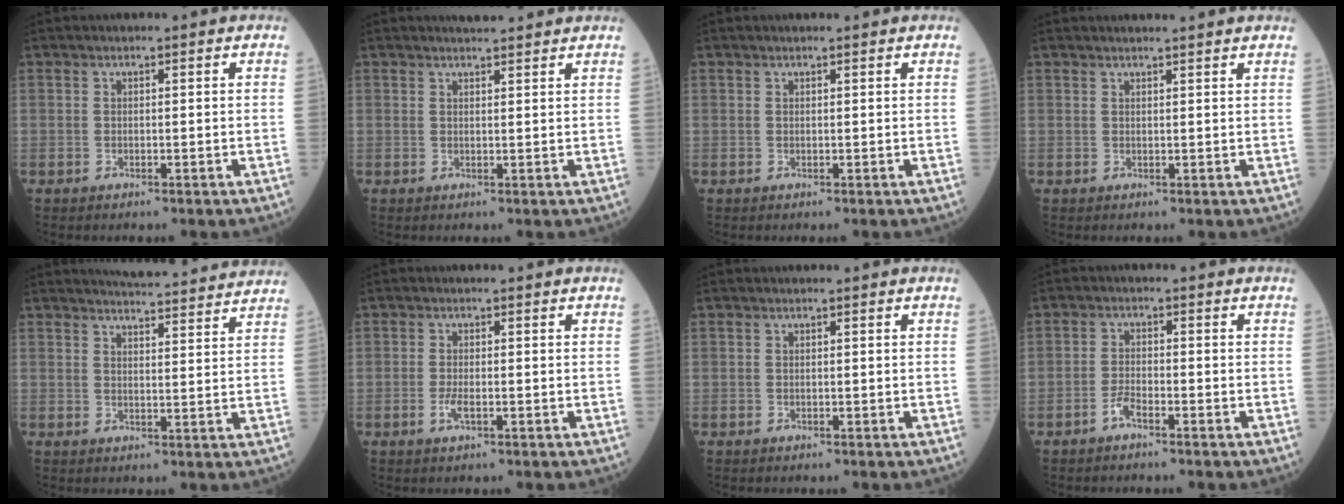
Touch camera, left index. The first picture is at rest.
{"total": 3.5, "force": [3.3, 0.2, 1.1], "torque": [-0.020, 0.013, 0.044]}
{"total": 1.3, "force": [1.2, -0.1, 0.4], "torque": [-0.006, 0.006, 0.018]}
{"total": 5.3, "force": [4.9, -0.3, 1.8], "torque": [-0.022, 0.021, 0.054]}
{"total": 12.6, "force": [12.2, 0.5, 3.3], "torque": [-0.044, -0.001, 0.144]}
{"total": 1.9, "force": [-0.7, 0.5, 1.7], "torque": [-0.040, -0.004, -0.014]}
{"total": 0.0}
{"total": 2.2, "force": [-1.6, 0.3, 1.4], "torque": [-0.032, -0.001, -0.034]}